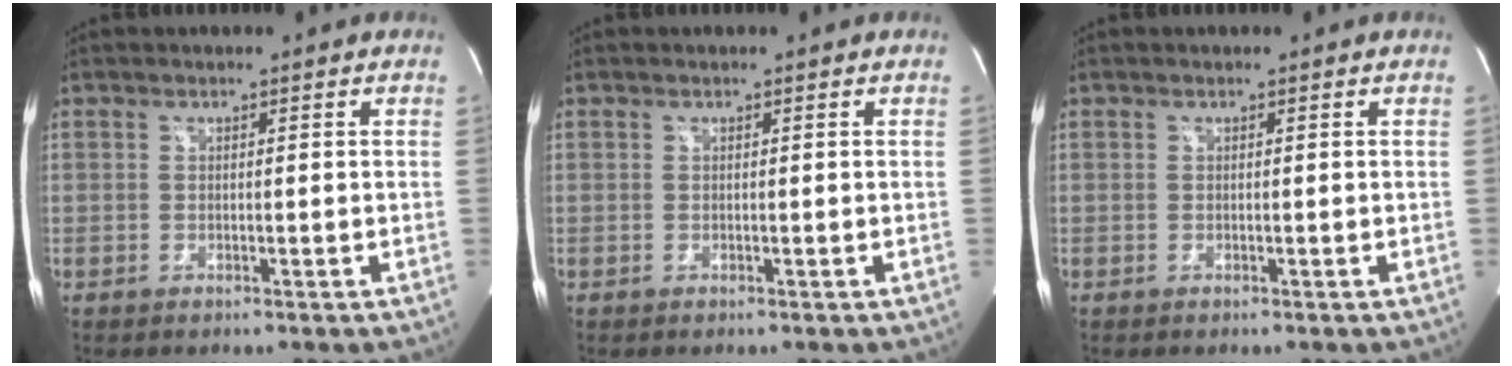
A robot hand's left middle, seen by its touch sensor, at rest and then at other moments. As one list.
[{"total": 0.0}, {"total": 0.0}]